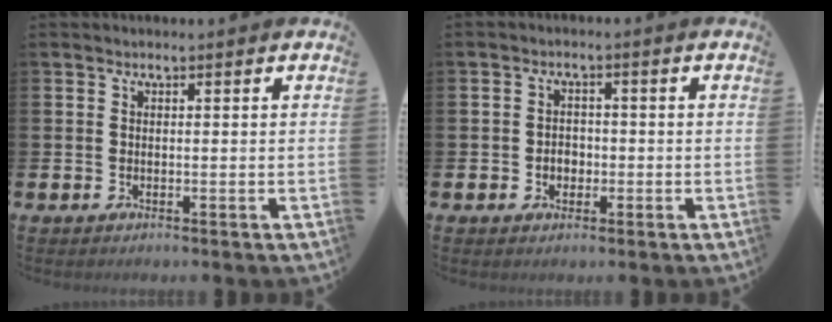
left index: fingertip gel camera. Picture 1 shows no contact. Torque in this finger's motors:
{"motor_torque": [0.20, -0.12, 0.02, 0.05]}